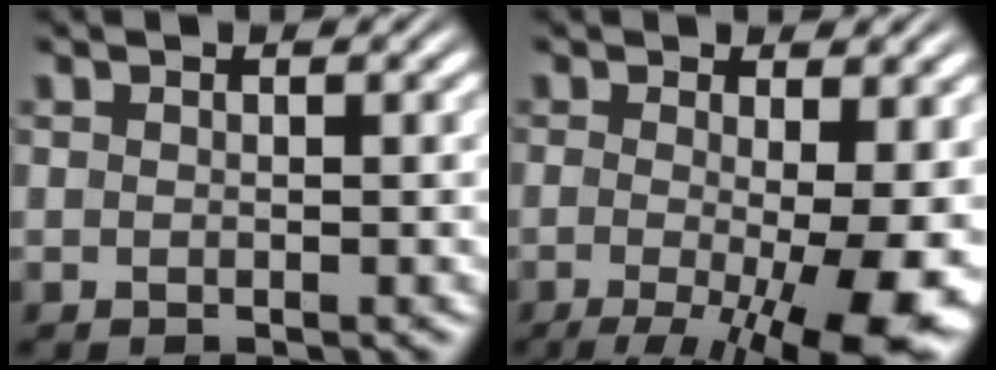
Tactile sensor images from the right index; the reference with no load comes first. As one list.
[{"total": 9.0, "force": [-3.6, 2.8, 7.7], "torque": [-0.116, -0.040, -0.036]}]